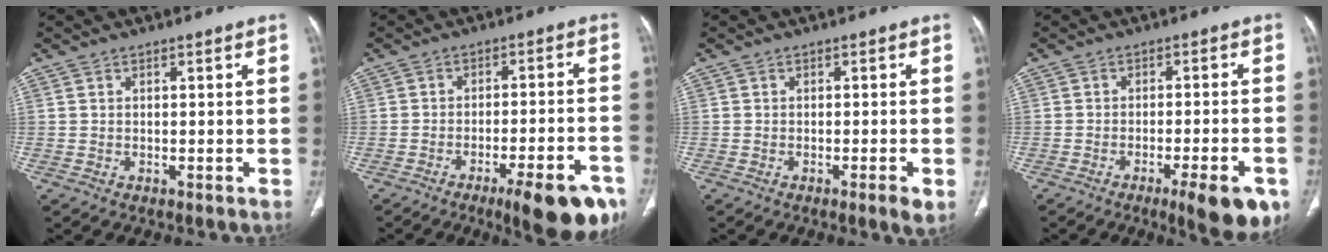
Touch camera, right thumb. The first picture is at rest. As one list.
[{"total": 14.4, "force": [-8.6, 3.6, 10.9], "torque": [-0.104, 0.050, -0.117]}, {"total": 2.7, "force": [-1.2, 0.3, 2.4], "torque": [-0.036, -0.005, -0.019]}, {"total": 10.6, "force": [-5.7, 2.4, 8.6], "torque": [-0.099, 0.011, -0.076]}]